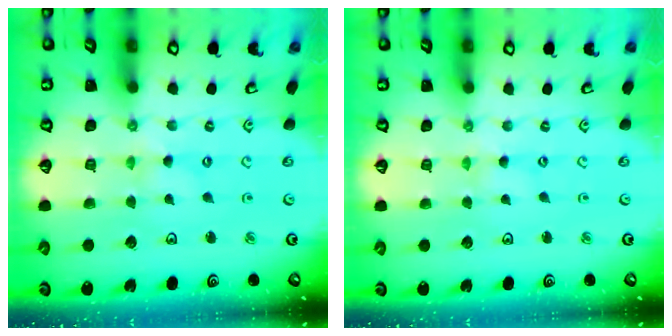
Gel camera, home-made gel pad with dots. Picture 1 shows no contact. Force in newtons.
{"total": 0.0}